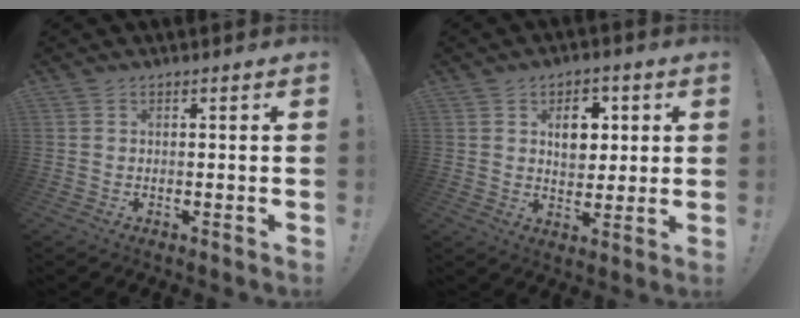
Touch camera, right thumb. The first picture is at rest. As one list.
[{"total": 9.0, "force": [3.0, 6.6, 5.2], "torque": [-0.063, -0.003, 0.052]}]